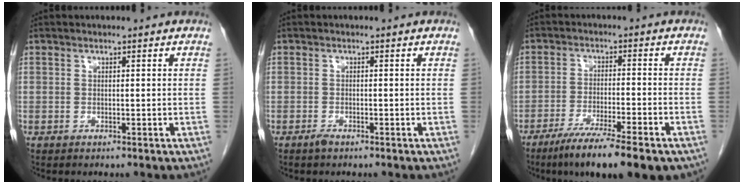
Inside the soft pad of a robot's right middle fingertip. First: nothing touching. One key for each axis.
{"total": 0.9, "fx": -0.8, "fy": 0.2, "fz": 0.5, "tx": -0.012, "ty": -0.001, "tz": -0.013}
{"total": 13.2, "fx": -9.4, "fy": 1.5, "fz": 9.2, "tx": -0.132, "ty": -0.028, "tz": -0.146}